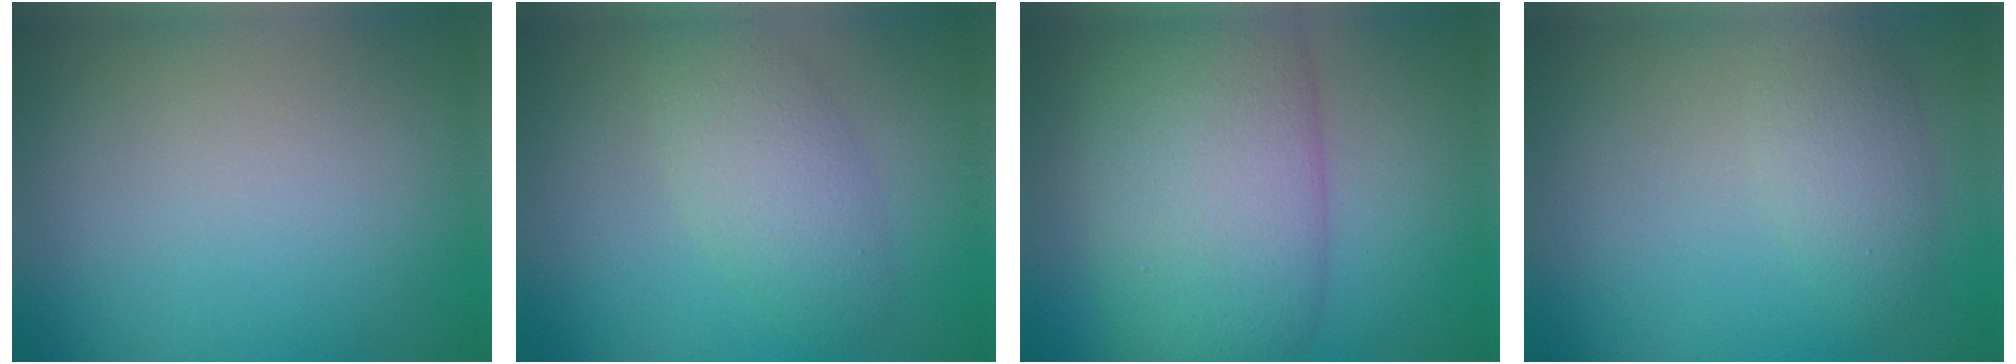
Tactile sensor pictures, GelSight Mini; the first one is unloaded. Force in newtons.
{"total": 3.6, "press": 3.6, "slide": 0.1}
{"total": 11.2, "press": 11.2, "slide": 0.4}
{"total": 2.6, "press": 2.6, "slide": 0.1}